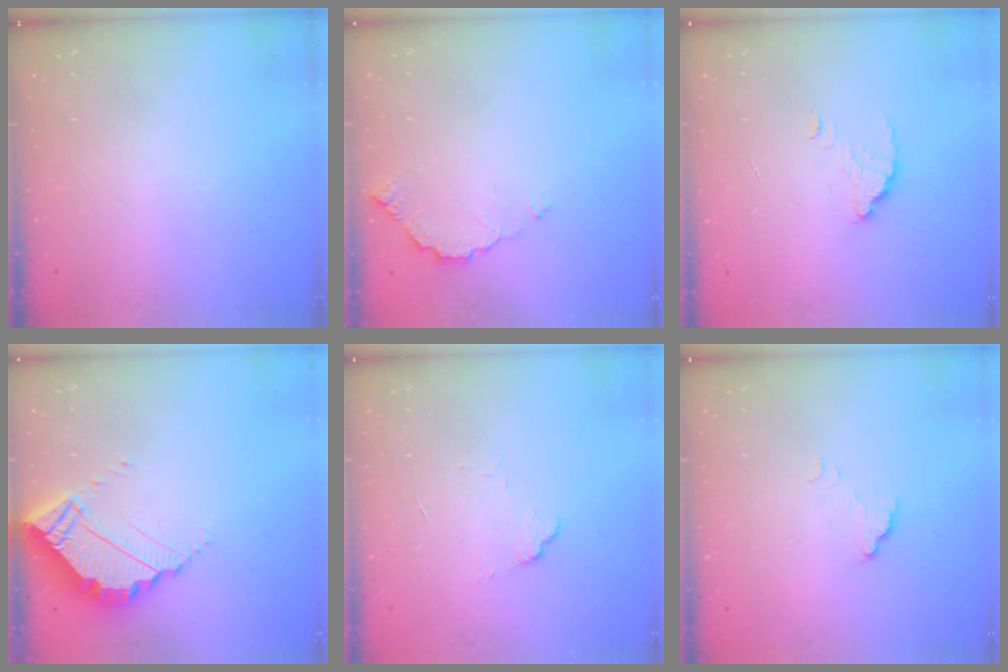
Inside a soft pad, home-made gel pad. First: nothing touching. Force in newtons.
{"total": 3.5, "press": 3.5, "slide": 0.2}
{"total": 2.6, "press": 2.6, "slide": 0.2}
{"total": 6.7, "press": 6.6, "slide": 0.4}
{"total": 6.1, "press": 6.1, "slide": 0.5}
{"total": 4.2, "press": 4.2, "slide": 0.3}